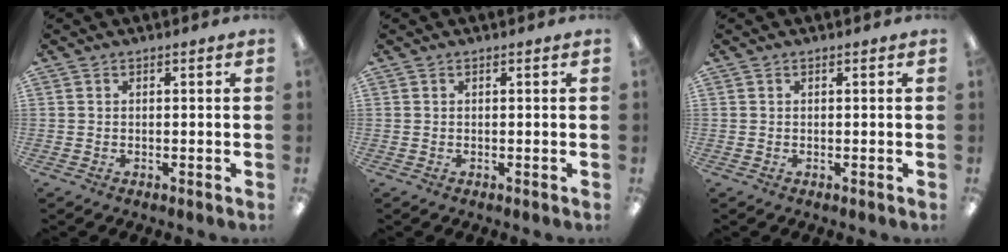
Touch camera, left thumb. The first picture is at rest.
{"total": 0.0}
{"total": 0.0}